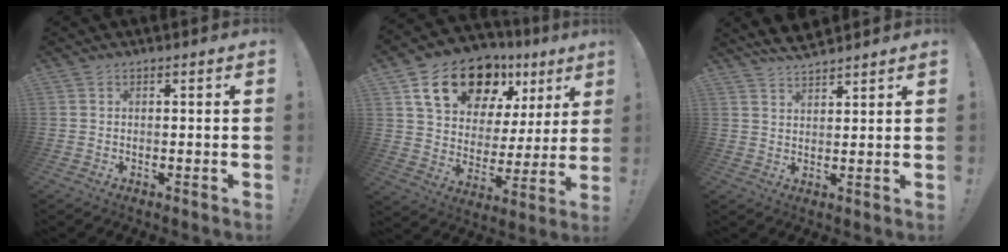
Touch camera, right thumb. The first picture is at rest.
{"total": 19.2, "force": [12.2, 11.2, 9.7], "torque": [-0.156, -0.068, 0.227]}
{"total": 5.2, "force": [4.9, 1.2, 1.5], "torque": [-0.028, -0.026, 0.090]}